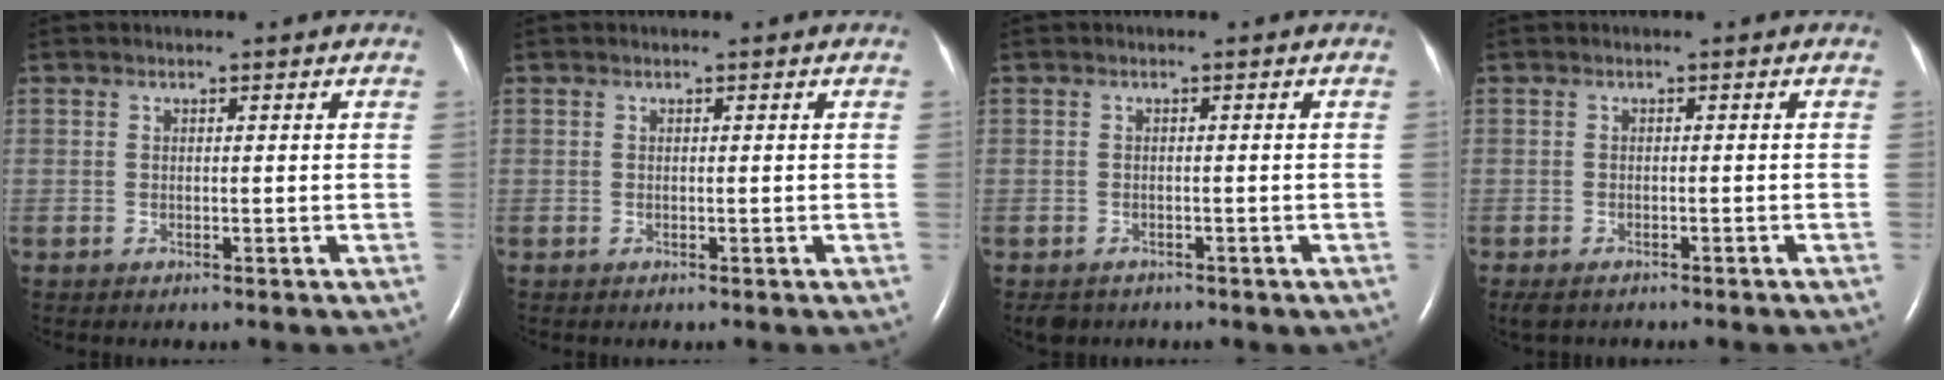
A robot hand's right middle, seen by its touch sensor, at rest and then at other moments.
{"total": 0.0}
{"total": 3.4, "force": [-2.6, 1.9, 1.0], "torque": [-0.020, -0.003, -0.029]}
{"total": 4.6, "force": [-3.7, 1.1, 2.4], "torque": [-0.038, -0.011, -0.048]}